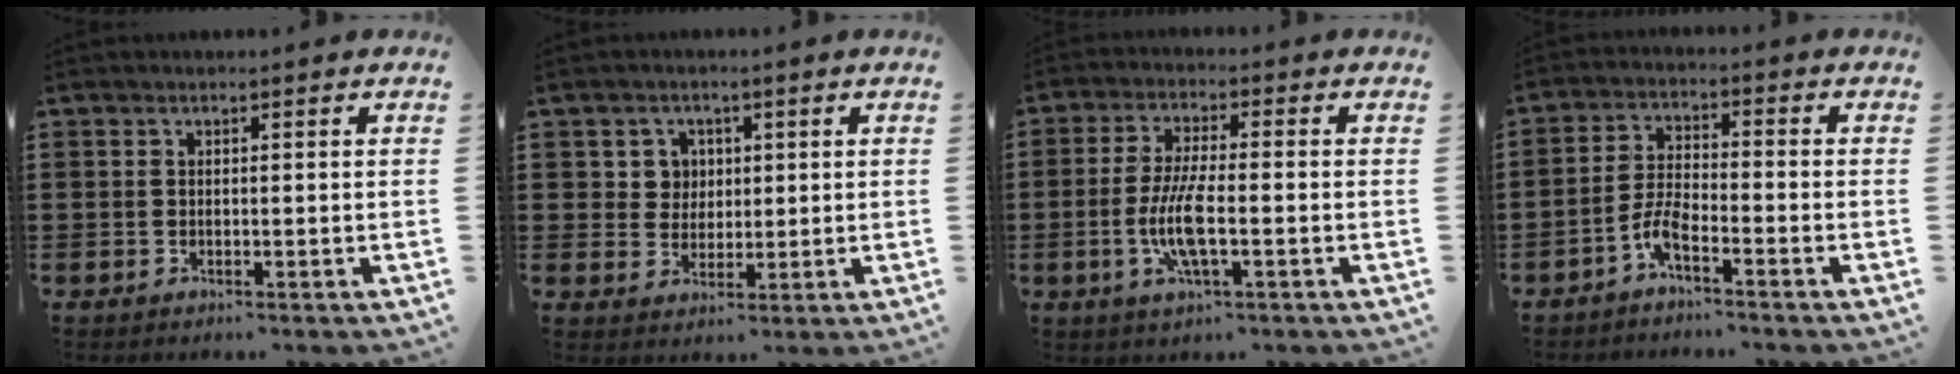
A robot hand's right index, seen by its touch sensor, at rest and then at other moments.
{"total": 4.1, "force": [1.3, 3.8, 1.0], "torque": [-0.037, 0.013, 0.022]}
{"total": 7.5, "force": [-2.0, 1.8, 7.0], "torque": [-0.151, -0.011, -0.042]}
{"total": 4.7, "force": [-3.2, 0.9, 3.3], "torque": [-0.085, -0.004, -0.066]}